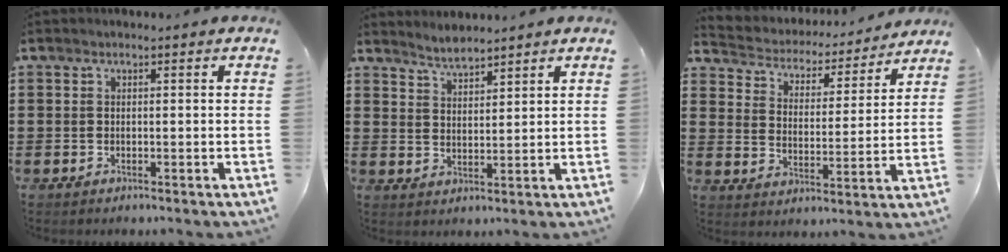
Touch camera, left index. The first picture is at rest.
{"total": 3.0, "force": [3.0, 0.1, 0.1], "torque": [-0.009, -0.007, 0.057]}
{"total": 3.5, "force": [3.4, 0.6, 0.0], "torque": [-0.025, -0.029, 0.050]}